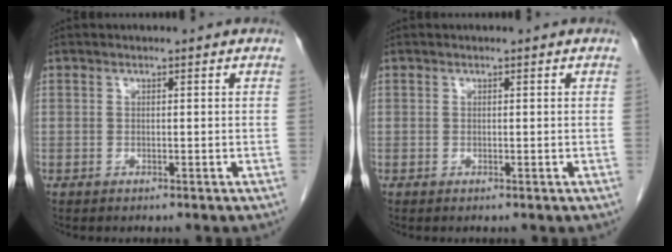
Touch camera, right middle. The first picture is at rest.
{"total": 0.0}